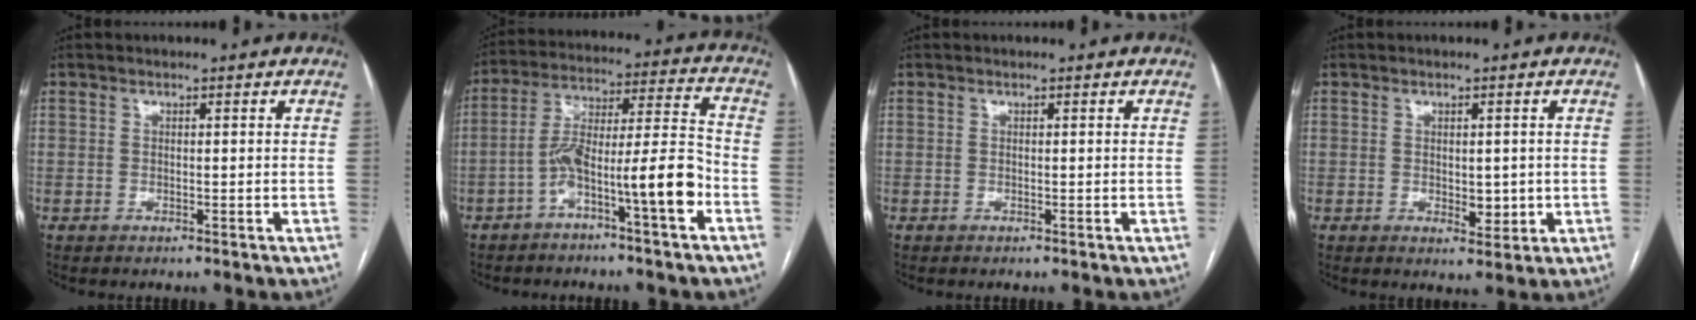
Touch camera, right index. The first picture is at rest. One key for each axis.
{"total": 12.4, "fx": -5.6, "fy": 0.7, "fz": 11.0, "tx": -0.191, "ty": 0.034, "tz": -0.093}
{"total": 0.0}
{"total": 3.4, "fx": -0.3, "fy": 1.9, "fz": 2.8, "tx": -0.034, "ty": -0.005, "tz": 0.004}